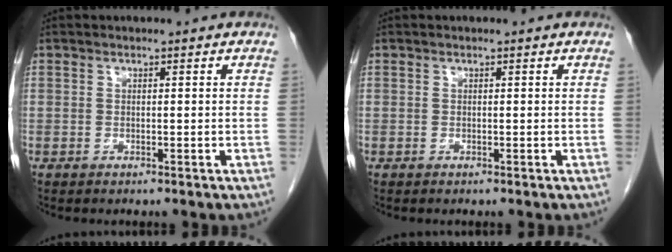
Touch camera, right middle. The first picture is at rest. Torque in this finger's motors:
{"motor_torque": [0.00, 0.00, 0.00, -0.01]}